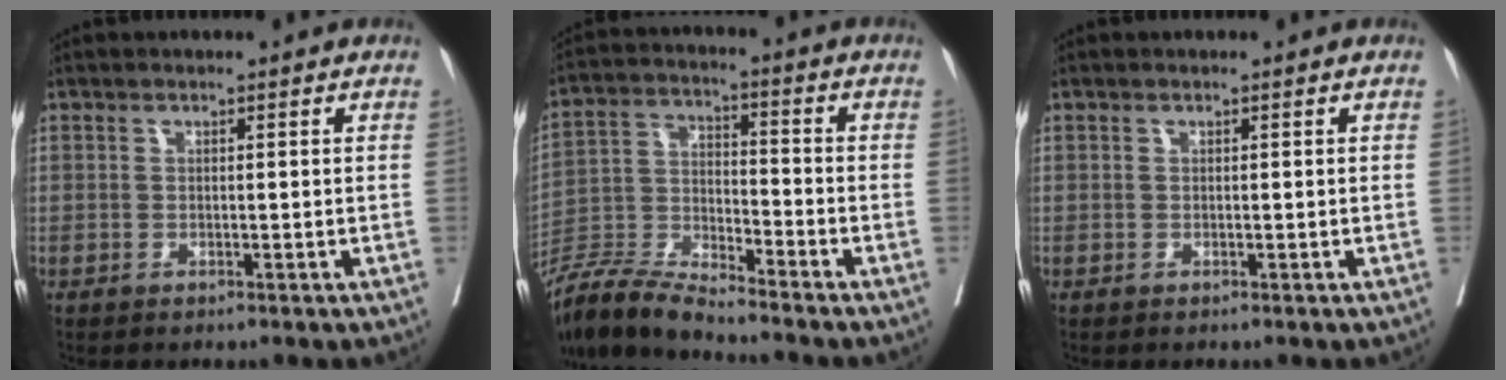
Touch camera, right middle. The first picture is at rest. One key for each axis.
{"total": 9.5, "fx": -9.0, "fy": -0.1, "fz": 2.9, "tx": -0.056, "ty": -0.006, "tz": -0.176}
{"total": 0.0}